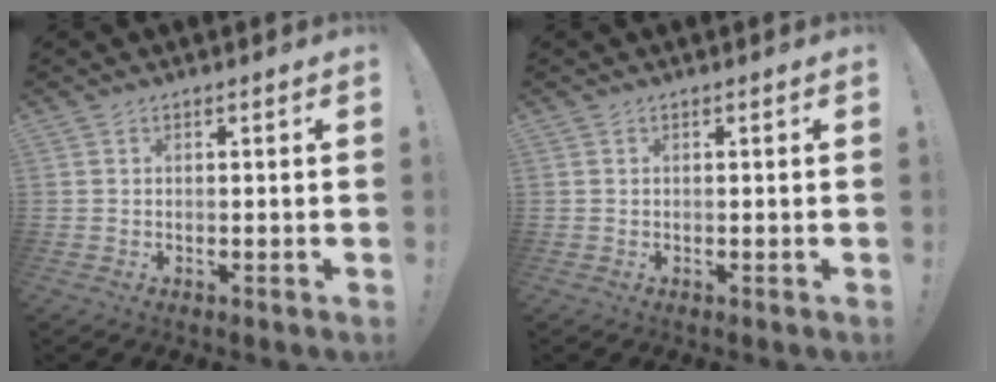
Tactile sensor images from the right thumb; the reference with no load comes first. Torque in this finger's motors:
{"motor_torque": [0.00, 0.00, 0.00, 0.00, 0.00]}